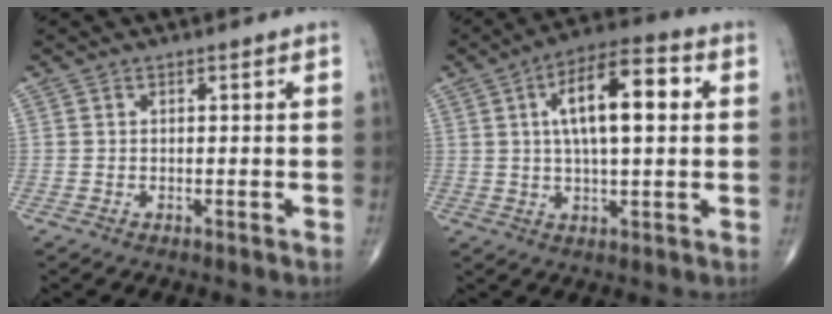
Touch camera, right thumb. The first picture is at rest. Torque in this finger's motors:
{"motor_torque": [0.86, 3.32, 1.48, 0.57, 0.32]}